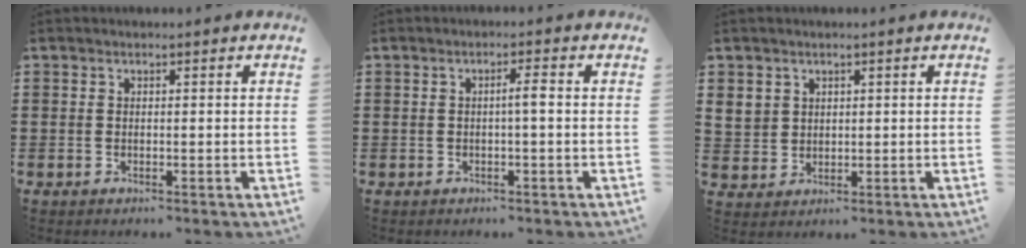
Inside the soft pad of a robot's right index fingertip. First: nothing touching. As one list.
[{"total": 2.2, "force": [-0.2, 0.0, 2.2], "torque": [-0.039, 0.000, -0.006]}, {"total": 3.1, "force": [1.6, 2.6, 0.6], "torque": [-0.025, 0.011, 0.029]}]